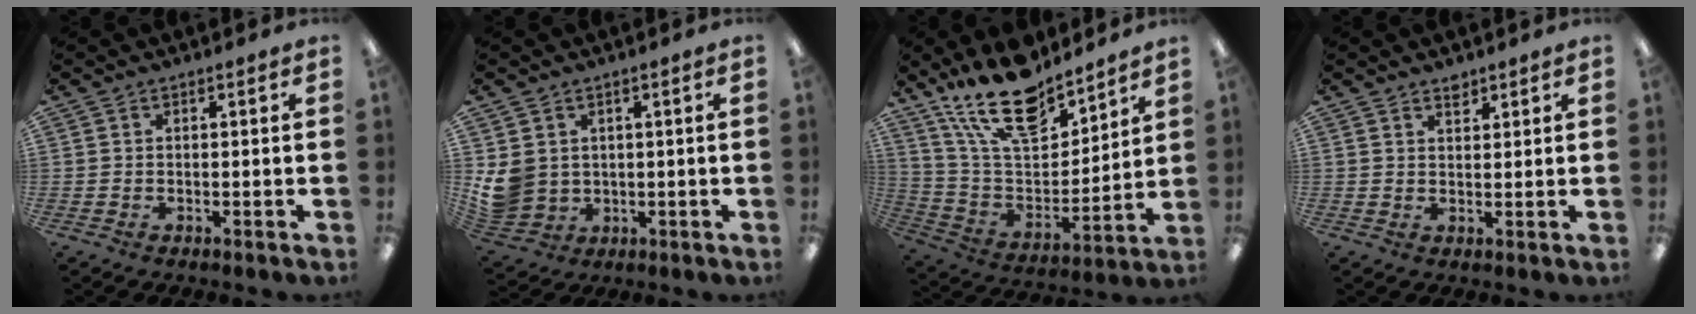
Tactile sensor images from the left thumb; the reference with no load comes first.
{"total": 6.9, "force": [1.7, 6.1, 2.7], "torque": [-0.073, -0.005, 0.037]}
{"total": 19.9, "force": [15.4, 7.8, 9.8], "torque": [-0.192, -0.090, 0.274]}
{"total": 2.3, "force": [2.0, 0.9, 0.5], "torque": [0.004, -0.012, 0.034]}